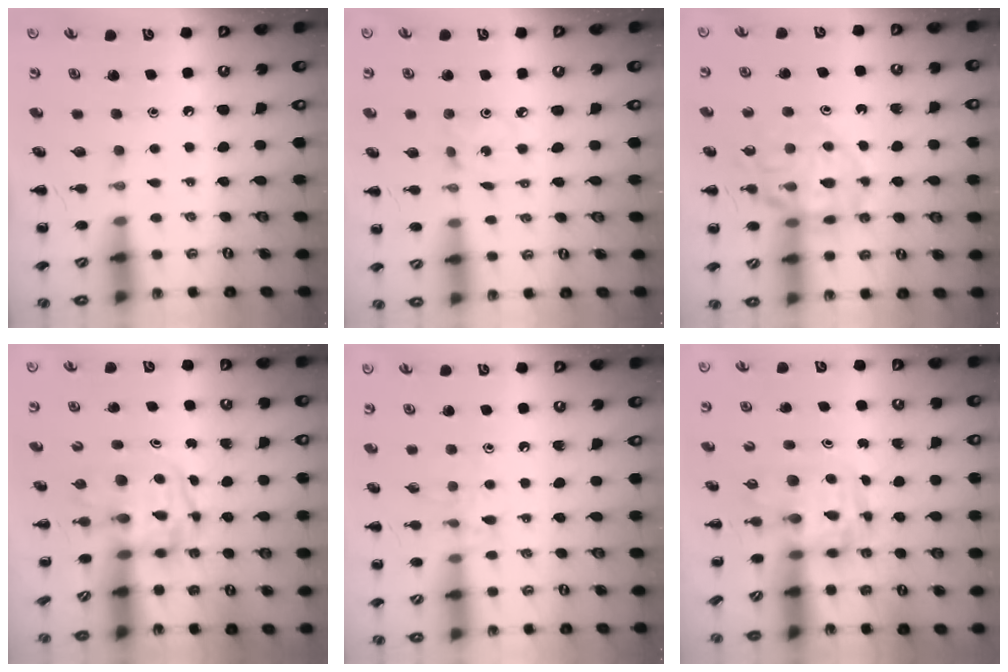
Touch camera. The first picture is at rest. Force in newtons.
{"total": 1.2, "press": 1.2, "slide": 0.4}
{"total": 13.7, "press": 13.4, "slide": 2.9}
{"total": 3.8, "press": 3.8, "slide": 0.6}
{"total": 8.5, "press": 8.4, "slide": 1.2}
{"total": 3.7, "press": 3.6, "slide": 0.7}